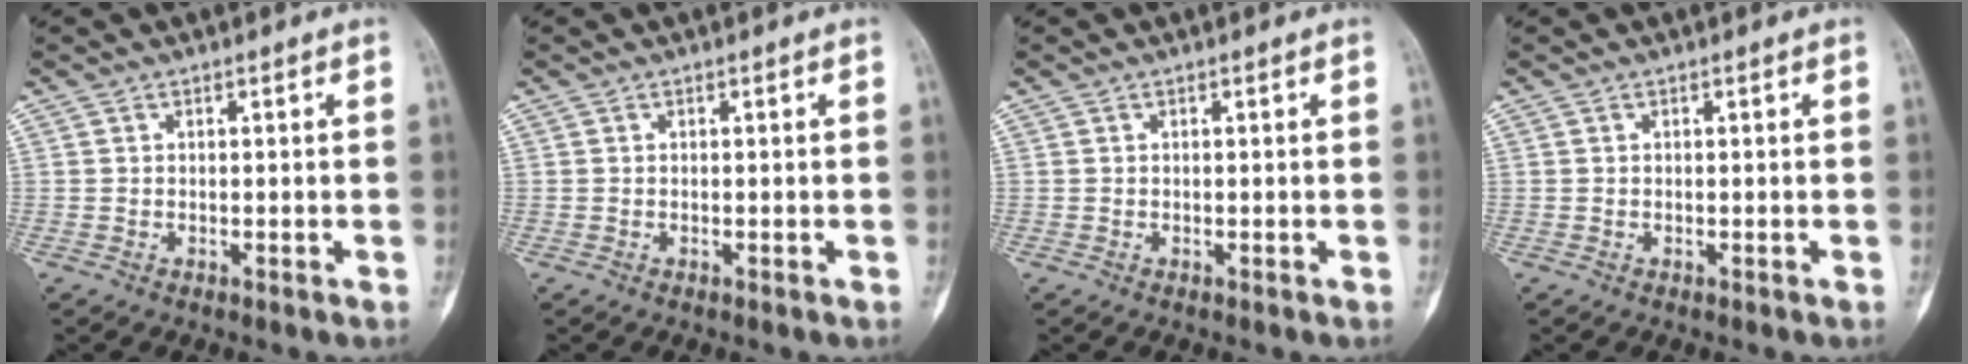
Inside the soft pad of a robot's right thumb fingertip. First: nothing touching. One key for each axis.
{"total": 0.0}
{"total": 0.0}
{"total": 0.0}